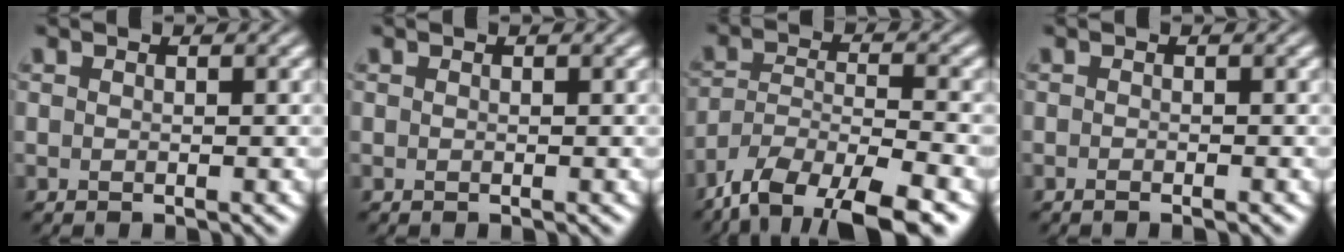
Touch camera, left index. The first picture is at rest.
{"total": 0.0}
{"total": 10.4, "force": [-7.7, 3.6, 5.9], "torque": [-0.097, -0.019, -0.132]}
{"total": 0.8, "force": [-0.5, 0.2, 0.6], "torque": [-0.007, -0.003, -0.009]}